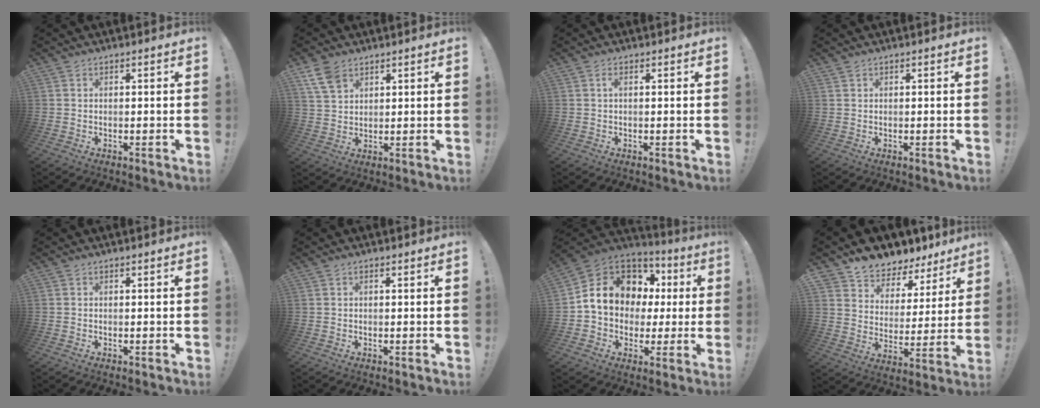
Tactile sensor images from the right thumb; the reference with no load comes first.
{"total": 7.0, "force": [4.4, 4.1, 3.7], "torque": [-0.075, -0.016, 0.084]}
{"total": 1.3, "force": [0.3, 0.3, 1.3], "torque": [-0.016, -0.001, 0.001]}
{"total": 0.6, "force": [0.5, 0.3, 0.1], "torque": [0.003, -0.003, 0.008]}
{"total": 0.0}
{"total": 0.0}
{"total": 14.9, "force": [3.3, 12.1, 8.1], "torque": [-0.118, -0.011, 0.077]}
{"total": 7.8, "force": [7.0, 3.5, 0.5], "torque": [-0.017, -0.074, 0.127]}